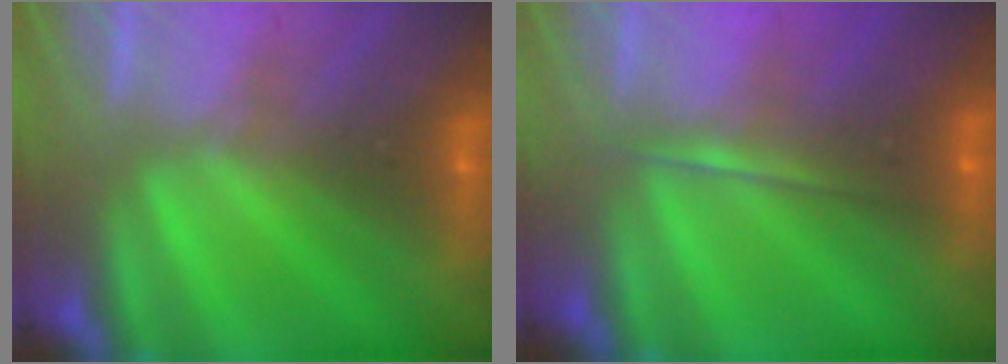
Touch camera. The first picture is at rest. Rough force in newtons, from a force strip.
{"total": 1.7}